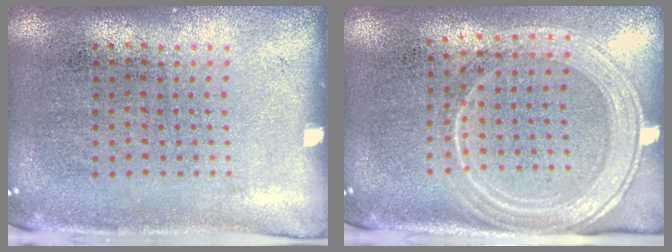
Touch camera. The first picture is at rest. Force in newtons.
{"total": 2.1, "press": 1.9, "slide": 1.0}